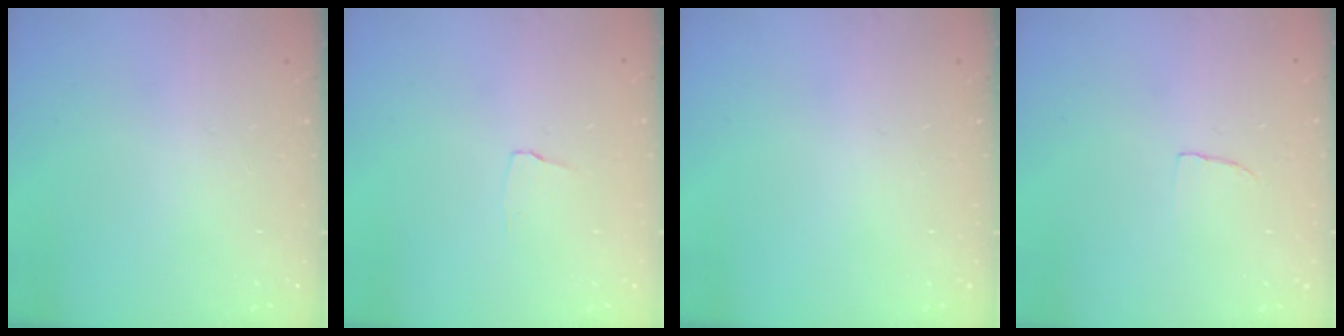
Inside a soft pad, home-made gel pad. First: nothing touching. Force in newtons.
{"total": 2.9, "press": 2.8, "slide": 0.3}
{"total": 0.0}
{"total": 2.7, "press": 2.7, "slide": 0.2}